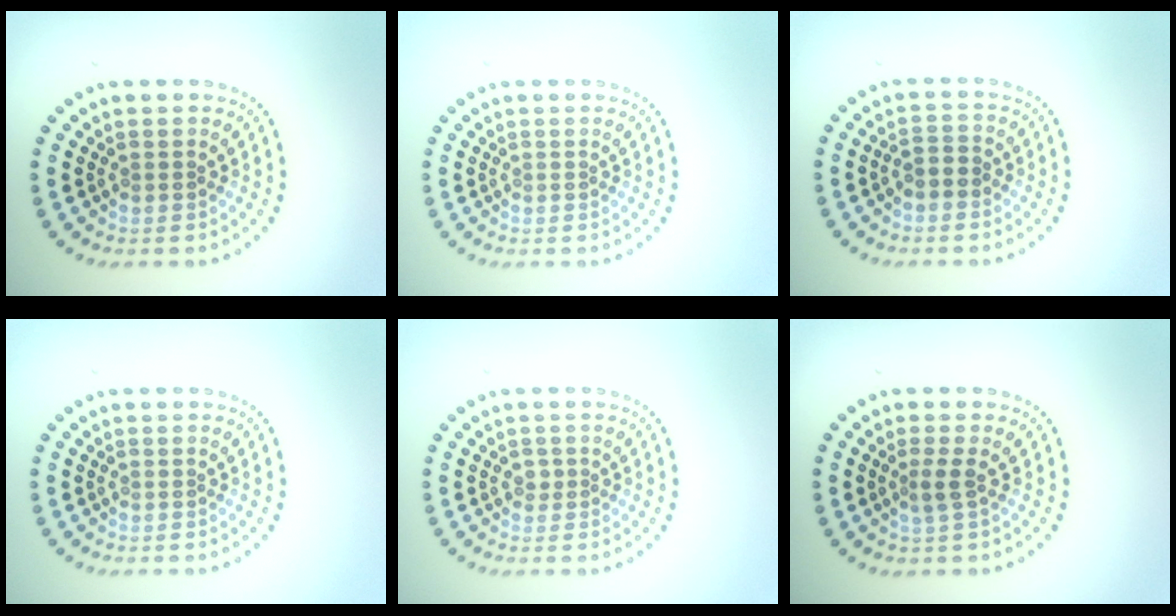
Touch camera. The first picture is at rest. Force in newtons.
{"total": 0.0}
{"total": 1.6, "press": 1.4, "slide": 0.8}
{"total": 0.0}
{"total": 0.8, "press": 0.6, "slide": 0.4}
{"total": 1.4, "press": 1.1, "slide": 0.8}